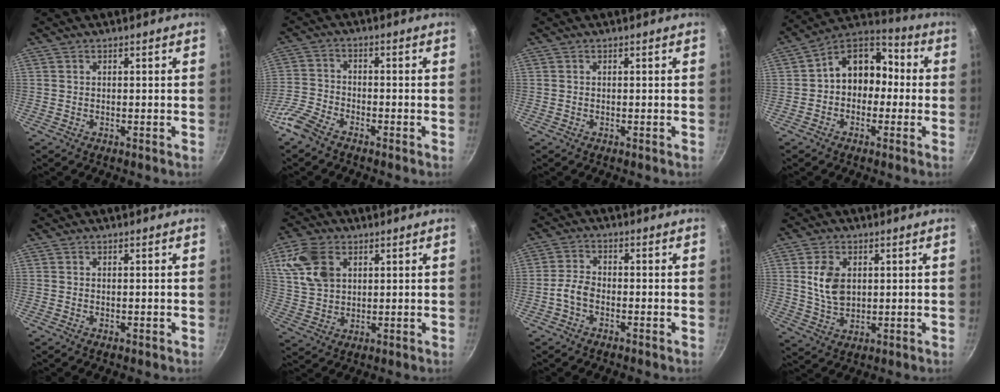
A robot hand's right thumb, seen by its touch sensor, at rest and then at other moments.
{"total": 6.0, "force": [-4.5, 2.8, 2.8], "torque": [-0.059, 0.031, -0.102]}
{"total": 0.0}
{"total": 12.2, "force": [-0.4, 9.6, 7.5], "torque": [-0.063, 0.051, -0.029]}
{"total": 0.0}
{"total": 10.7, "force": [3.9, 7.4, 6.7], "torque": [-0.115, -0.004, 0.078]}
{"total": 3.8, "force": [-1.6, 2.4, 2.5], "torque": [-0.053, 0.022, -0.041]}
{"total": 8.1, "force": [1.7, 5.5, 5.6], "torque": [-0.092, -0.012, 0.035]}